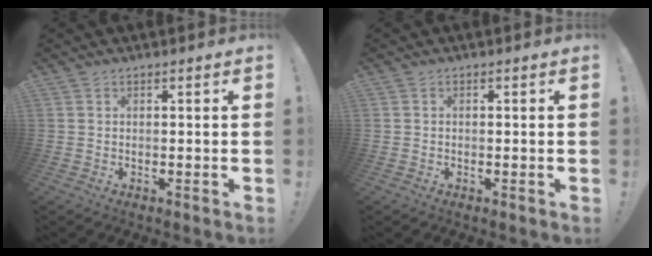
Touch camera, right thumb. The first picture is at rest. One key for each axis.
{"total": 0.7, "fx": -0.4, "fy": 0.5, "fz": 0.2, "tx": -0.008, "ty": 0.003, "tz": -0.007}